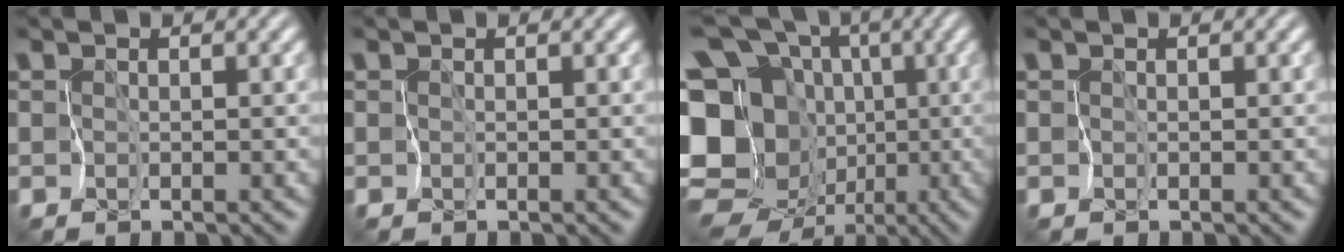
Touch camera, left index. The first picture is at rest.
{"total": 0.0}
{"total": 16.5, "force": [-2.9, 13.8, 8.6], "torque": [-0.187, 0.024, -0.071]}
{"total": 0.0}